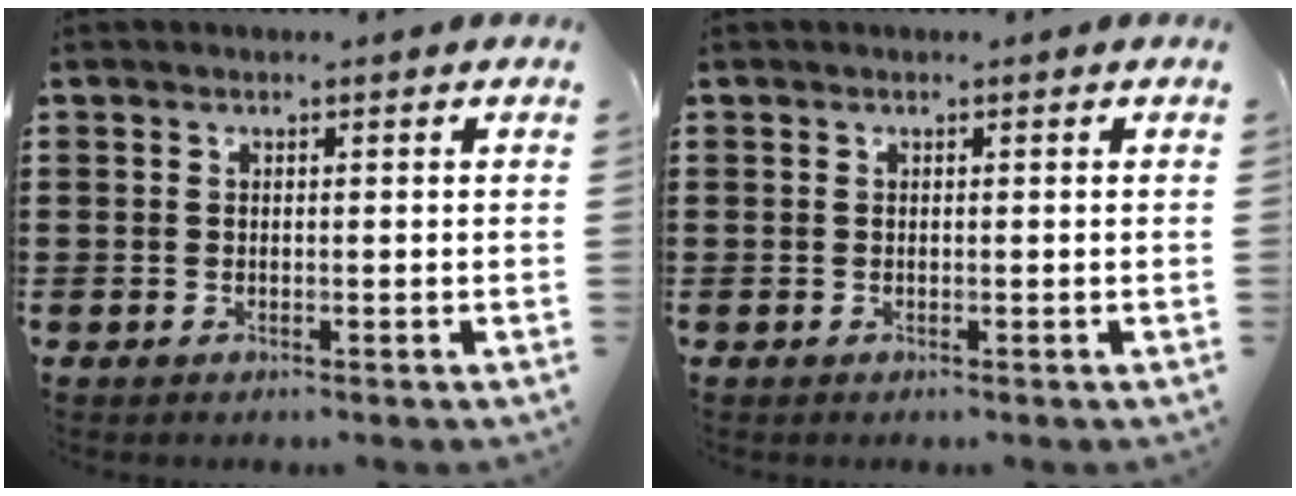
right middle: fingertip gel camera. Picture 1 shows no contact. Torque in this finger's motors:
{"motor_torque": [0.00, 0.00, 0.00, 0.00]}